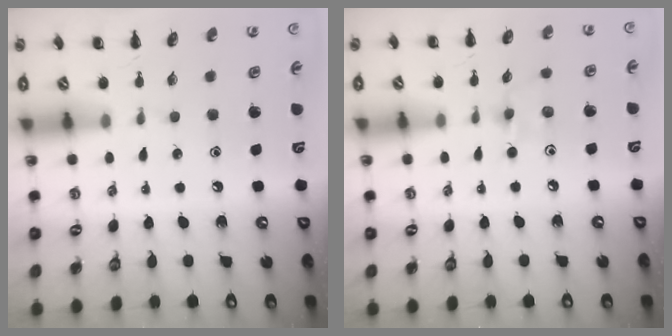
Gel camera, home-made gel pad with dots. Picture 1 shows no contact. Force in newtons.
{"total": 5.5, "press": 5.2, "slide": 1.5}